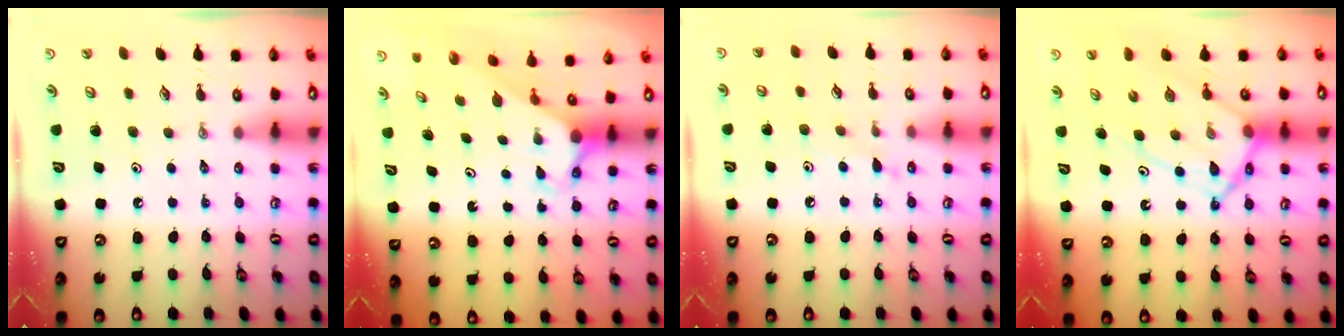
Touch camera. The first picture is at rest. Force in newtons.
{"total": 2.7, "press": 2.7, "slide": 0.0}
{"total": 6.3, "press": 6.3, "slide": 0.4}
{"total": 13.4, "press": 13.4, "slide": 1.3}